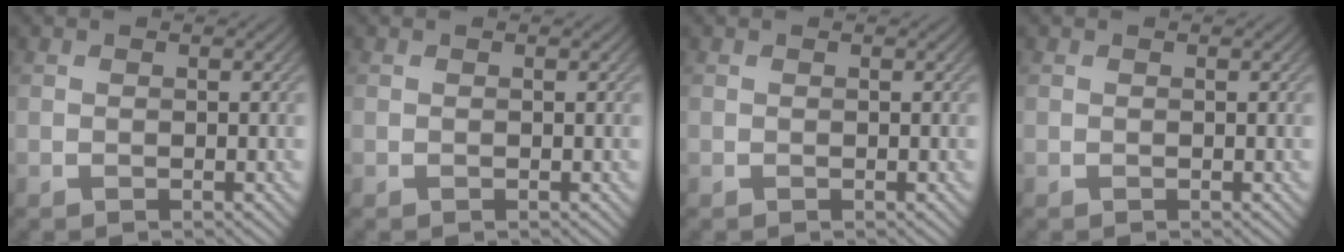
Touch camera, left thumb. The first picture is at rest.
{"total": 0.0}
{"total": 0.0}
{"total": 0.0}